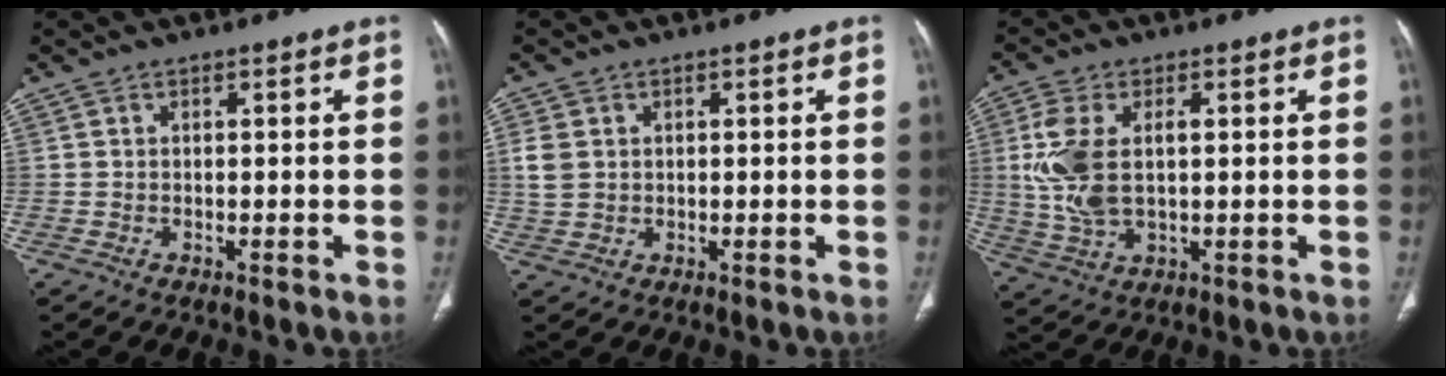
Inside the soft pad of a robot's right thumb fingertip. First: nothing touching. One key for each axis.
{"total": 4.0, "fx": 0.8, "fy": 3.2, "fz": 2.3, "tx": -0.047, "ty": 0.003, "tz": 0.018}
{"total": 10.3, "fx": 1.3, "fy": 5.6, "fz": 8.5, "tx": -0.200, "ty": 0.002, "tz": 0.030}